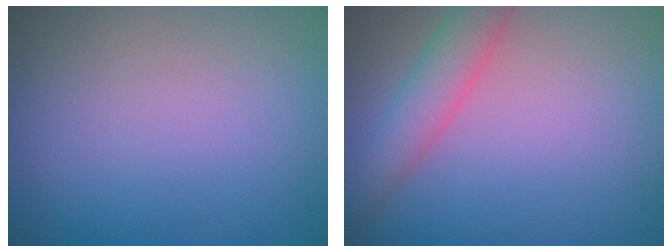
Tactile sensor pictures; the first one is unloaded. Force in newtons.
{"total": 3.3, "press": 3.3, "slide": 0.2}